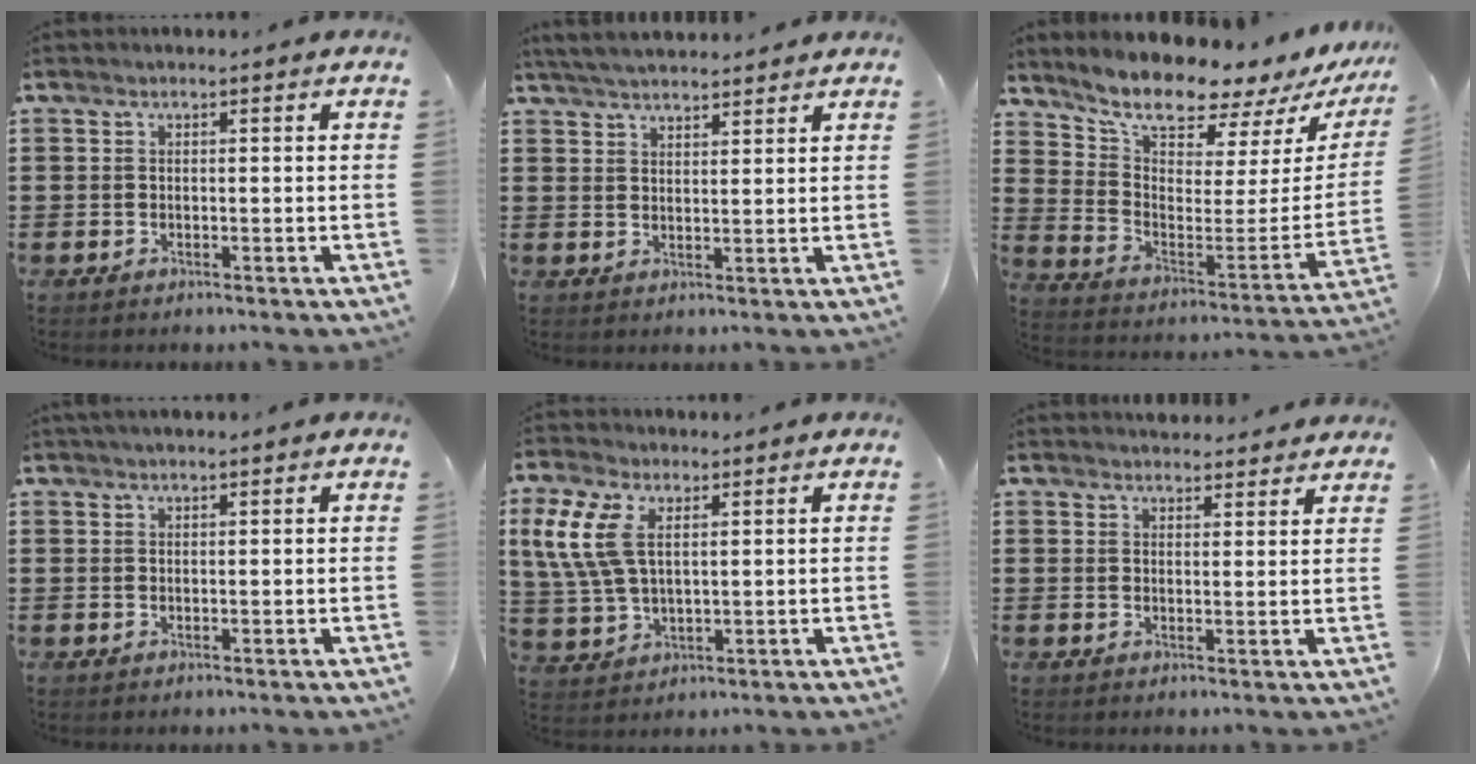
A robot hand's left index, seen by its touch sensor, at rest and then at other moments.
{"total": 3.8, "force": [3.7, 0.2, 0.9], "torque": [-0.028, -0.006, 0.070]}
{"total": 8.9, "force": [8.4, 1.3, 2.5], "torque": [-0.074, -0.082, 0.140]}
{"total": 0.6, "force": [0.6, 0.1, 0.3], "torque": [-0.007, 0.000, 0.011]}
{"total": 8.5, "force": [3.0, 4.5, 6.5], "torque": [-0.172, 0.000, 0.047]}
{"total": 2.9, "force": [2.9, 0.4, 0.1], "torque": [-0.002, -0.010, 0.053]}